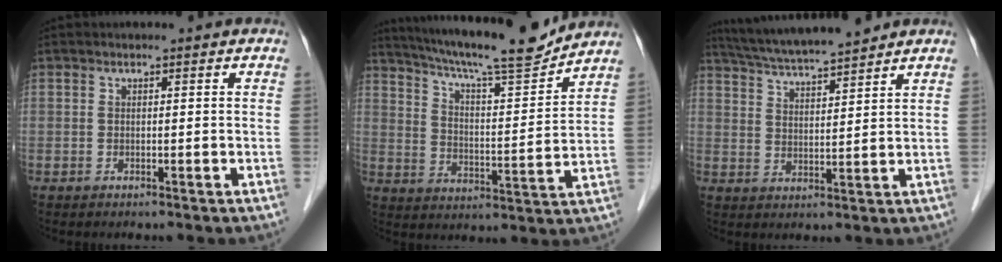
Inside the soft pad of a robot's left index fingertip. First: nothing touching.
{"total": 17.1, "force": [15.5, 0.6, 7.2], "torque": [-0.126, -0.006, 0.236]}
{"total": 11.6, "force": [10.5, 0.1, 4.9], "torque": [-0.091, 0.023, 0.173]}